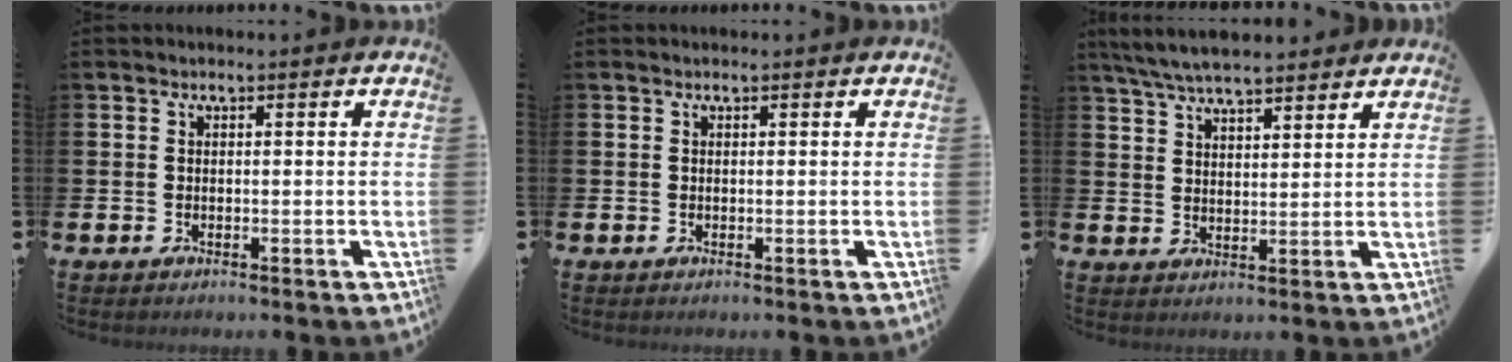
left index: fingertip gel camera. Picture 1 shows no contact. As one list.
[{"total": 0.0}, {"total": 6.2, "force": [5.9, 0.9, 1.7], "torque": [-0.058, -0.016, 0.109]}]